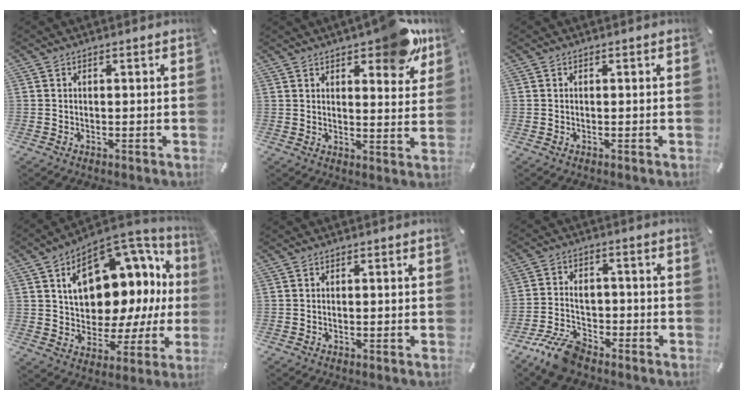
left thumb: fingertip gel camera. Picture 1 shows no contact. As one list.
[{"total": 12.0, "force": [8.6, 4.4, 7.0], "torque": [-0.077, -0.056, 0.145]}, {"total": 0.0}, {"total": 17.1, "force": [7.1, 11.5, 10.5], "torque": [-0.143, -0.060, 0.124]}, {"total": 0.0}, {"total": 9.6, "force": [-6.0, 5.6, 5.0], "torque": [-0.105, 0.033, -0.111]}]